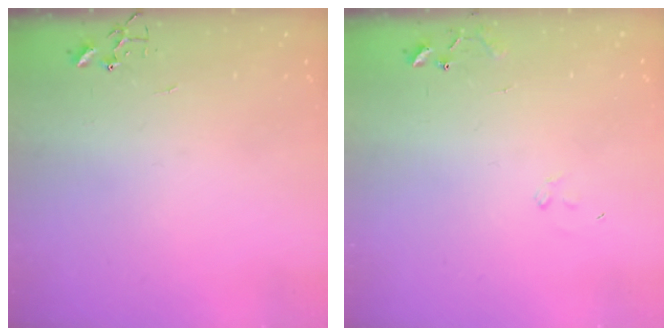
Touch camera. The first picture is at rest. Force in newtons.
{"total": 7.6, "press": 7.6, "slide": 0.7}